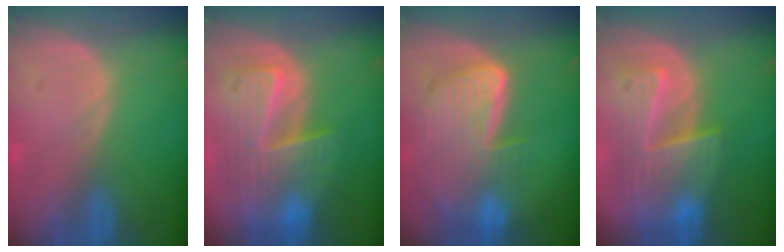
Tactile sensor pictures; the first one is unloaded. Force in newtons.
{"total": 10.2, "press": 8.8, "slide": 5.0}
{"total": 9.1, "press": 7.9, "slide": 4.5}
{"total": 9.6, "press": 8.4, "slide": 4.6}